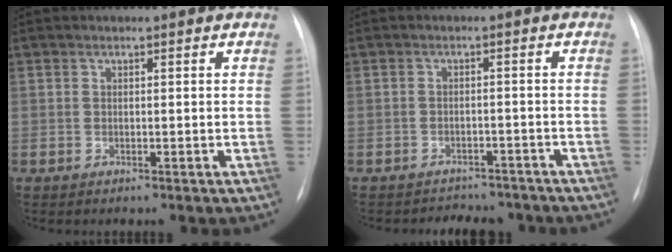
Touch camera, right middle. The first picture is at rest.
{"total": 6.7, "force": [-6.2, 2.6, 0.2], "torque": [0.002, 0.011, -0.072]}